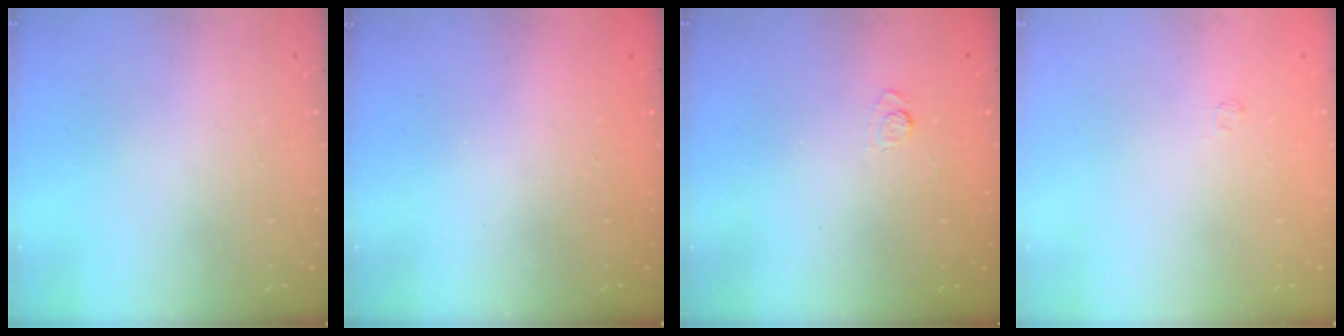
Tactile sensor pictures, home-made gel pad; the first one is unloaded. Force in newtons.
{"total": 2.3, "press": 2.2, "slide": 0.8}
{"total": 2.2, "press": 1.8, "slide": 1.3}
{"total": 1.7, "press": 1.2, "slide": 1.1}